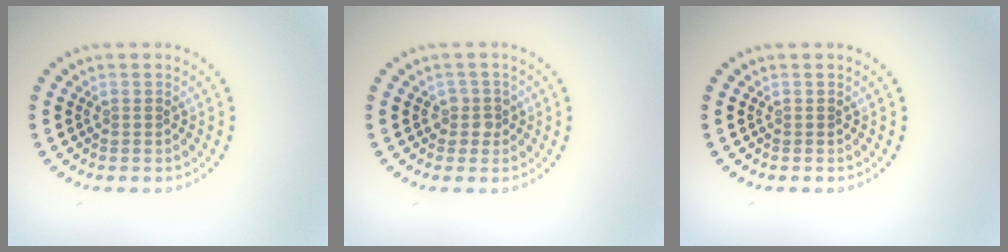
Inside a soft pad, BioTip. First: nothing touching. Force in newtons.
{"total": 1.4, "press": 1.1, "slide": 0.8}
{"total": 0.0}